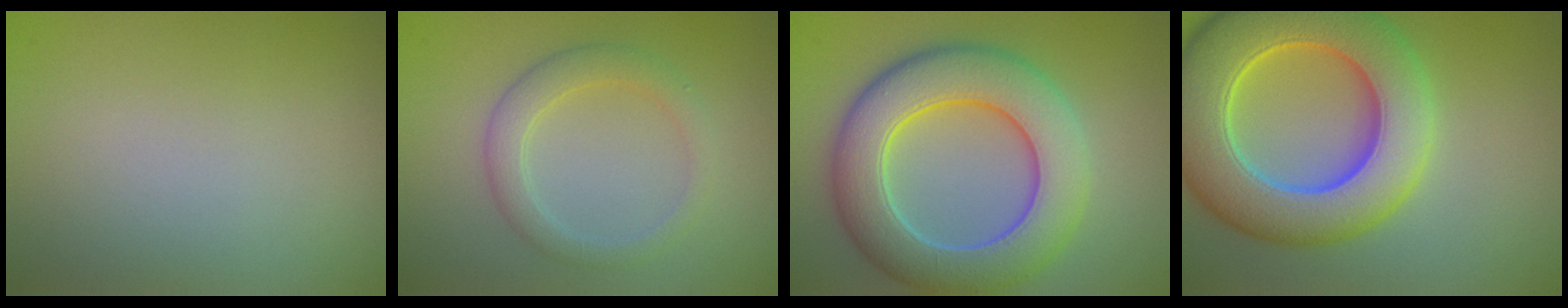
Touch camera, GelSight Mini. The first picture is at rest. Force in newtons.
{"total": 2.8, "press": 2.8, "slide": 0.2}
{"total": 9.6, "press": 9.6, "slide": 0.4}
{"total": 10.9, "press": 10.9, "slide": 0.4}